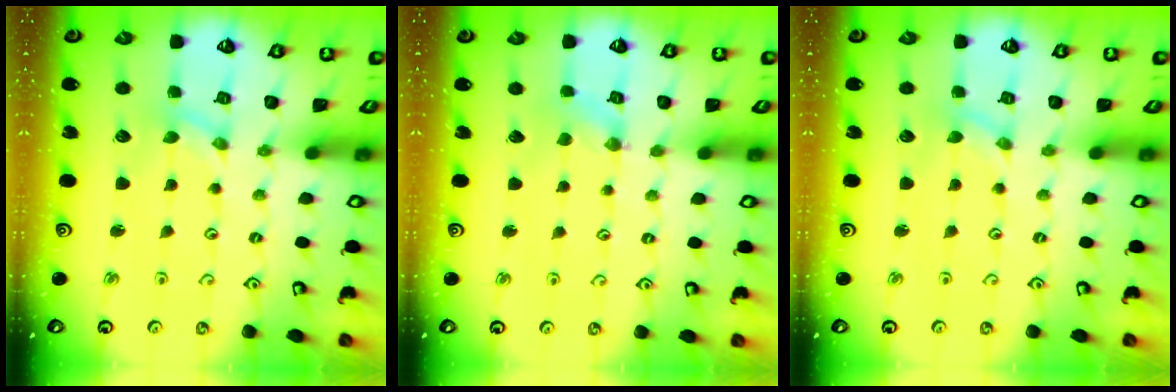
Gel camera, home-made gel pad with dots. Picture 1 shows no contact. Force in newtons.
{"total": 0.9, "press": 0.9, "slide": 0.2}
{"total": 0.0}